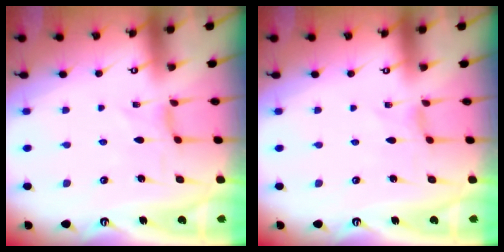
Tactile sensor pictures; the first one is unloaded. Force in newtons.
{"total": 0.0}